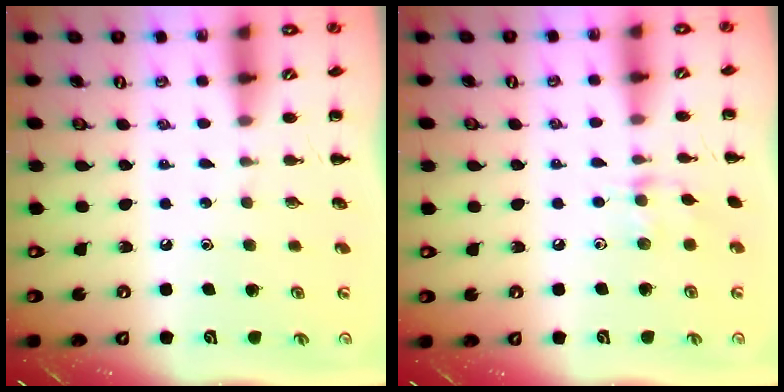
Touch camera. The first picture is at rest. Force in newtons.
{"total": 6.6, "press": 6.4, "slide": 1.6}